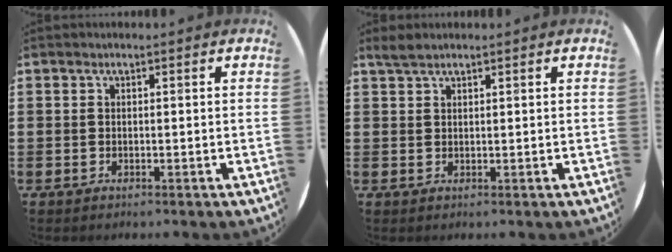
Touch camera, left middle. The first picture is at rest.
{"total": 1.7, "force": [1.5, 0.3, 0.7], "torque": [-0.015, 0.004, 0.027]}